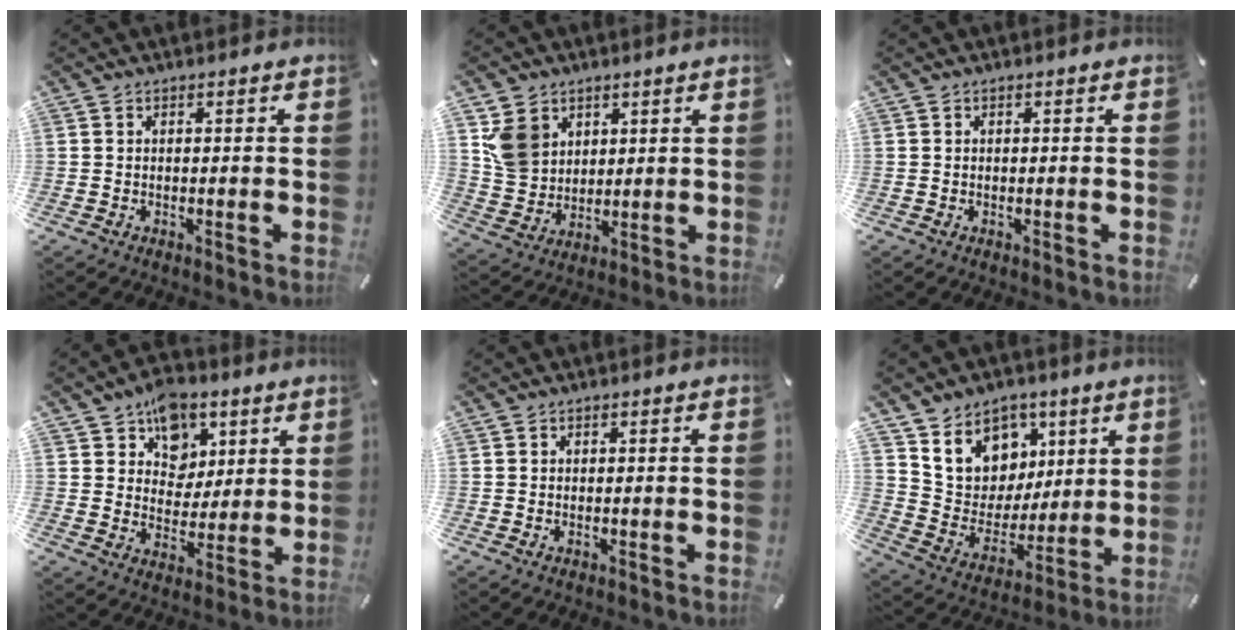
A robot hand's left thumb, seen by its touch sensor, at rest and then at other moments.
{"total": 9.4, "force": [4.4, 7.5, 3.5], "torque": [-0.101, -0.008, 0.085]}
{"total": 0.0}
{"total": 10.7, "force": [6.0, 8.5, 2.3], "torque": [-0.032, -0.044, 0.111]}
{"total": 0.0}
{"total": 13.0, "force": [6.1, 11.3, 2.2], "torque": [-0.033, -0.055, 0.122]}